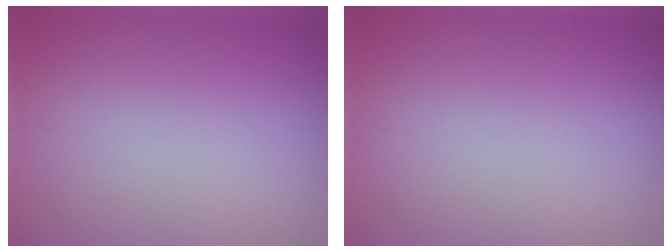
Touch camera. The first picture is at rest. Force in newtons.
{"total": 0.0}